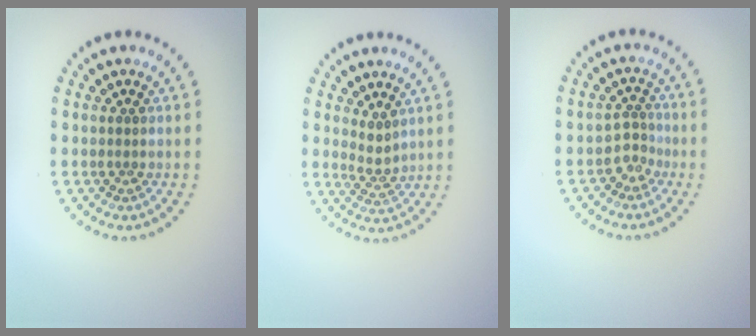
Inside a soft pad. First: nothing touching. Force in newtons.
{"total": 1.8, "press": 1.3, "slide": 1.2}
{"total": 1.8, "press": 1.3, "slide": 1.3}